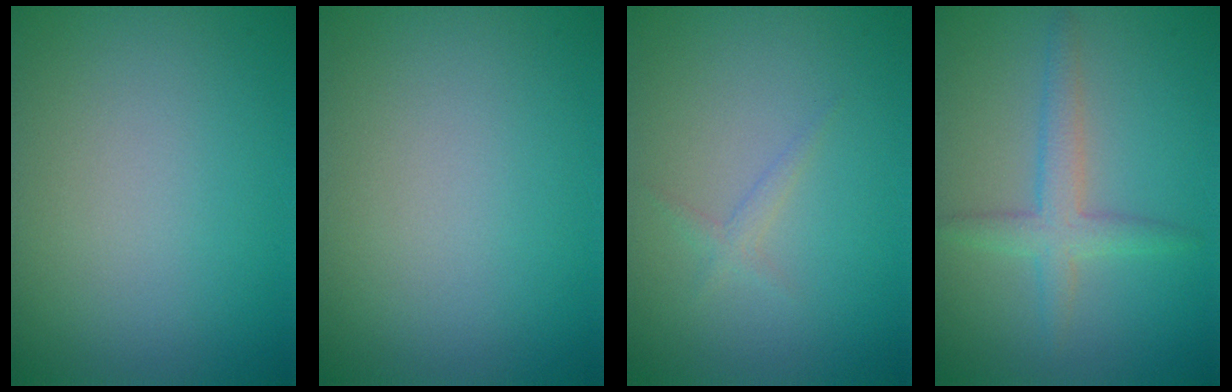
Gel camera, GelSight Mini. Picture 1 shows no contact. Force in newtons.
{"total": 0.0}
{"total": 0.9, "press": 0.9, "slide": 0.1}
{"total": 2.7, "press": 2.7, "slide": 0.2}